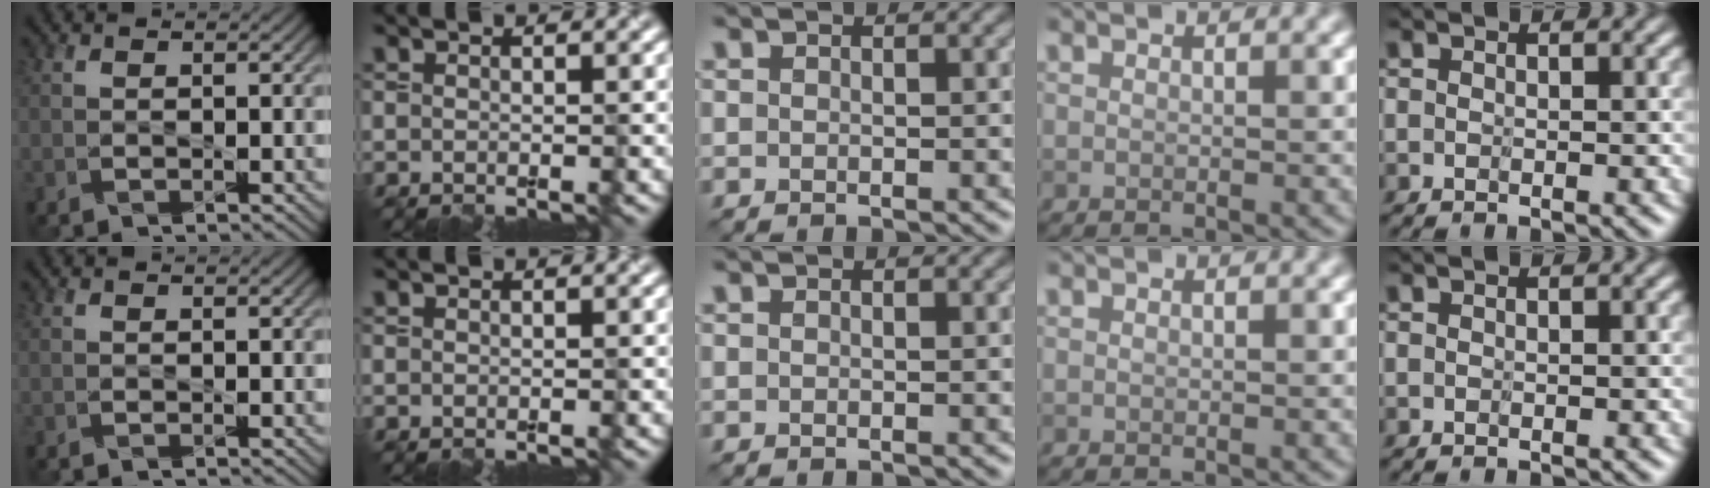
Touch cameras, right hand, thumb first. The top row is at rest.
{}